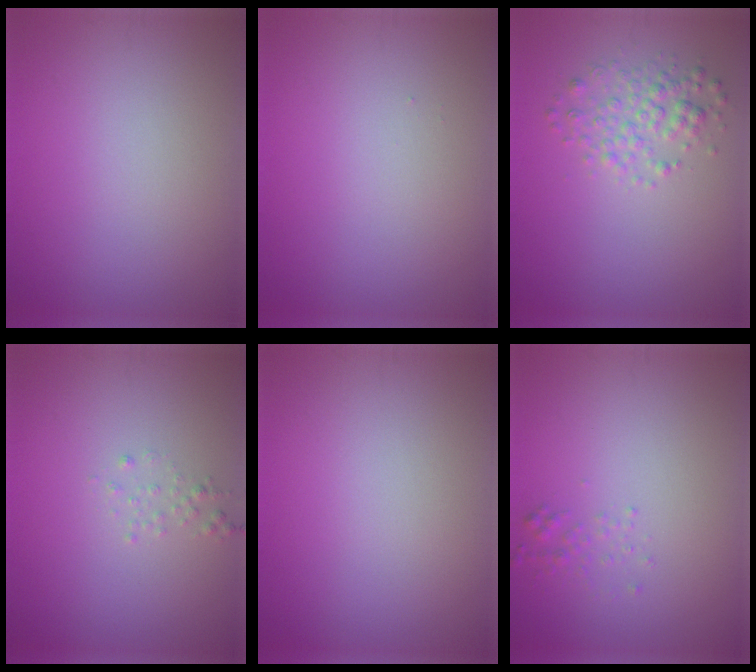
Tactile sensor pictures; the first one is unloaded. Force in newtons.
{"total": 0.0}
{"total": 2.6, "press": 2.6, "slide": 0.0}
{"total": 0.8, "press": 0.8, "slide": 0.1}
{"total": 0.0}
{"total": 1.0, "press": 1.0, "slide": 0.0}